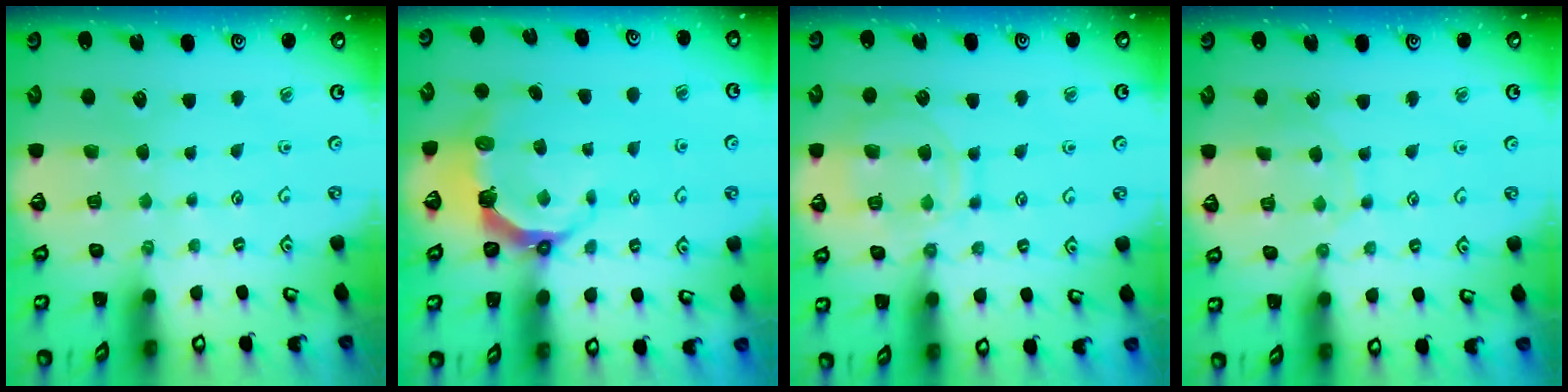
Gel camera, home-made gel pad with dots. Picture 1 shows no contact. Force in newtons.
{"total": 7.3, "press": 5.5, "slide": 4.8}
{"total": 12.8, "press": 12.7, "slide": 1.3}
{"total": 6.9, "press": 6.9, "slide": 0.6}